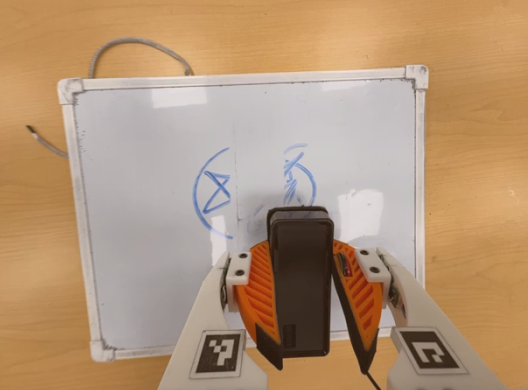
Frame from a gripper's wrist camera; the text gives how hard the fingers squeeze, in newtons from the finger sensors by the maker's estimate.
{"total": 8.1, "left": 7.7, "right": 8.4}